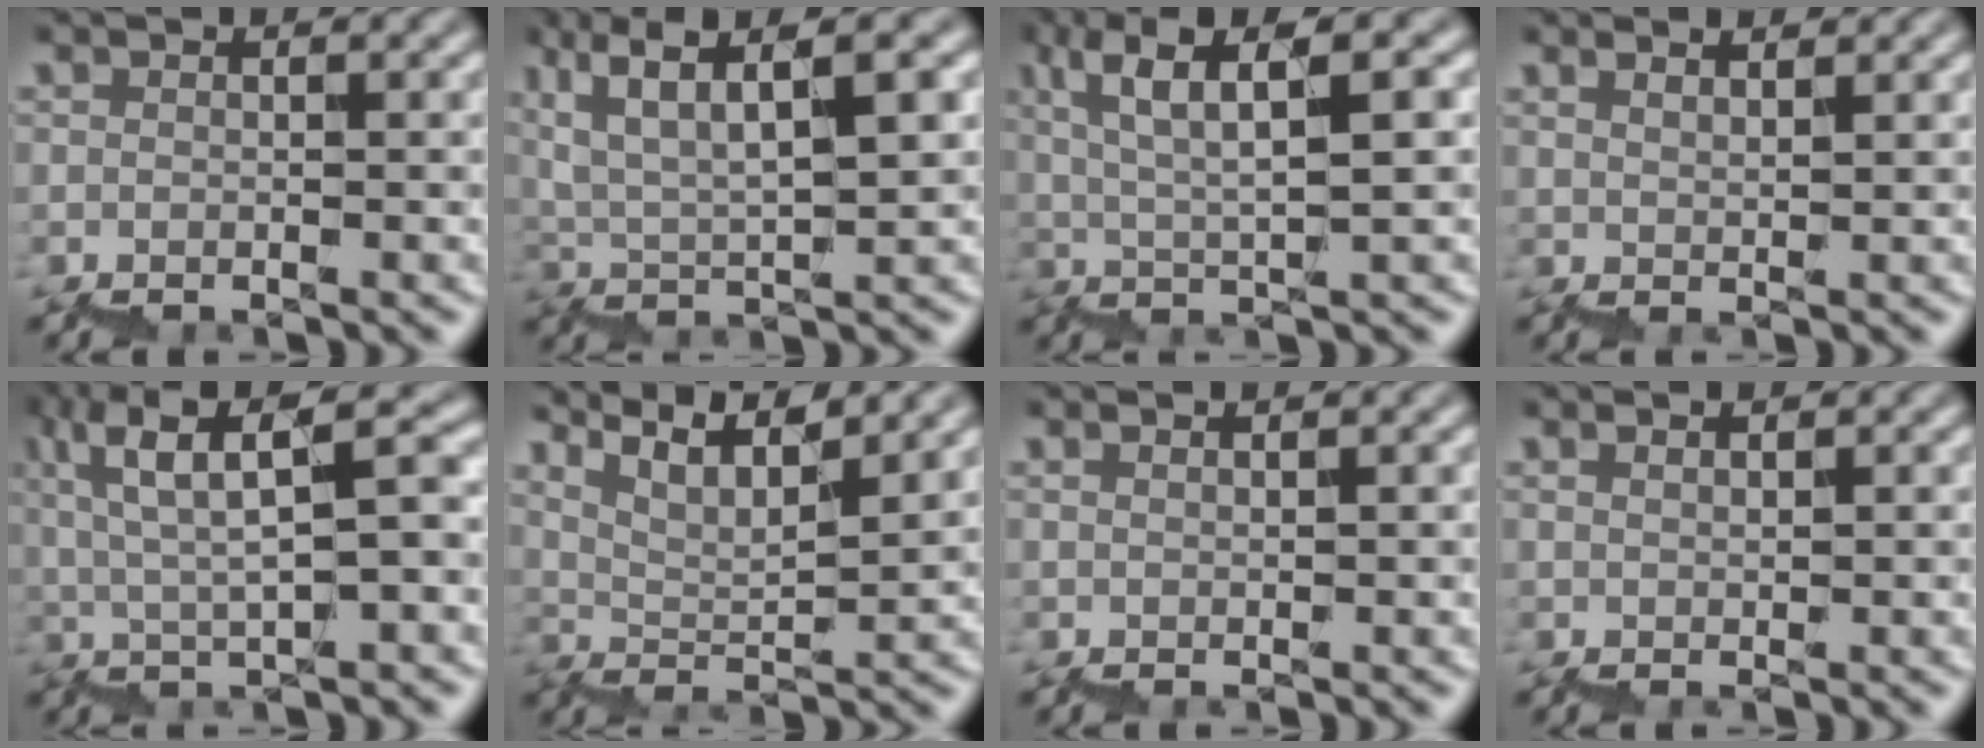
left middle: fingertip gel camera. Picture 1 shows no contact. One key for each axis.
{"total": 6.4, "fx": 4.3, "fy": 1.0, "fz": 4.6, "tx": -0.064, "ty": 0.018, "tz": 0.083}
{"total": 6.1, "fx": 3.7, "fy": 1.0, "fz": 4.8, "tx": -0.070, "ty": 0.019, "tz": 0.069}
{"total": 2.6, "fx": 2.2, "fy": 0.6, "fz": 1.3, "tx": 0.002, "ty": 0.010, "tz": 0.035}
{"total": 8.0, "fx": 4.0, "fy": 1.6, "fz": 6.8, "tx": -0.093, "ty": 0.026, "tz": 0.070}
{"total": 6.7, "fx": 6.3, "fy": 0.7, "fz": 2.1, "tx": -0.023, "ty": 0.019, "tz": 0.113}
{"total": 0.7, "fx": 0.5, "fy": 0.1, "fz": 0.4, "tx": 0.000, "ty": 0.000, "tz": 0.010}
{"total": 0.9, "fx": 0.8, "fy": 0.1, "fz": 0.4, "tx": 0.000, "ty": 0.001, "tz": 0.015}